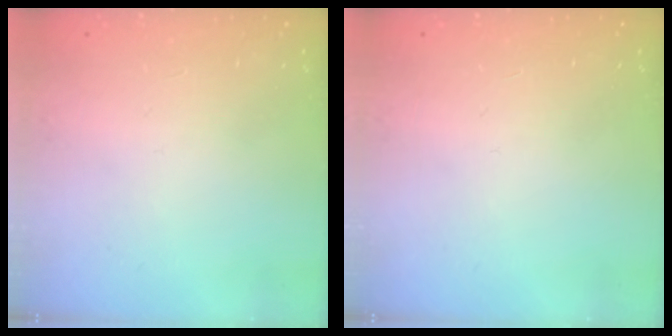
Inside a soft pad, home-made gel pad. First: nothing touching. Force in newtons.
{"total": 0.0}